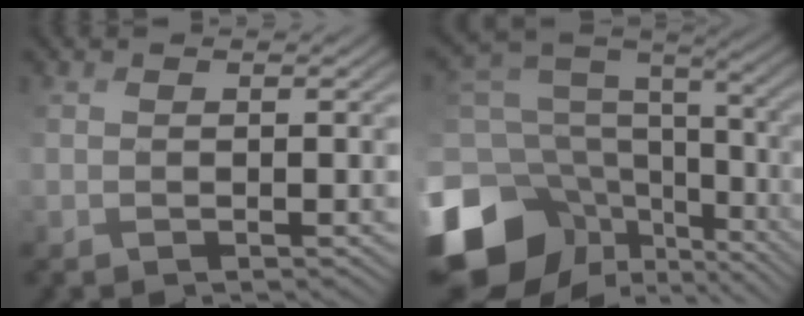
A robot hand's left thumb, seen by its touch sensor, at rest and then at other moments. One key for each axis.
{"total": 18.0, "fx": -7.2, "fy": 13.4, "fz": 9.5, "tx": -0.251, "ty": -0.021, "tz": -0.082}